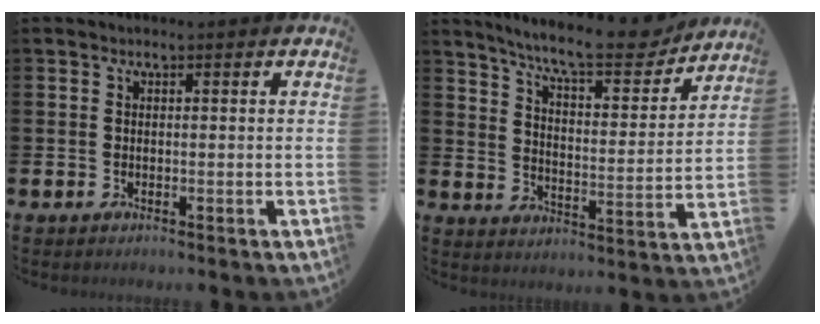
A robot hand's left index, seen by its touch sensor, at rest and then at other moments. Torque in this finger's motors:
{"motor_torque": [0.82, -1.02, 0.74, 0.14]}